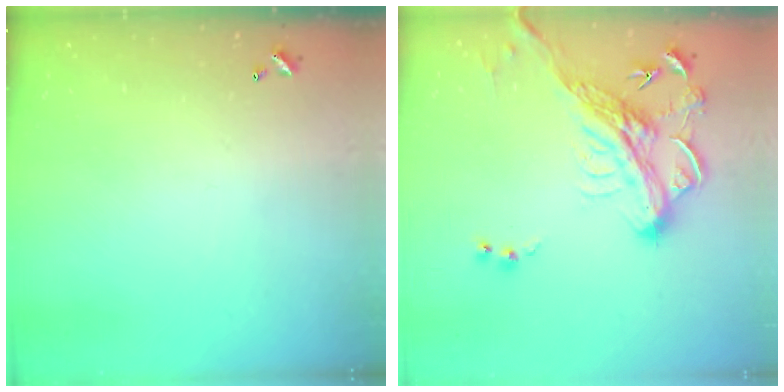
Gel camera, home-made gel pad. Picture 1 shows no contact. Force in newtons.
{"total": 6.8, "press": 6.6, "slide": 1.7}